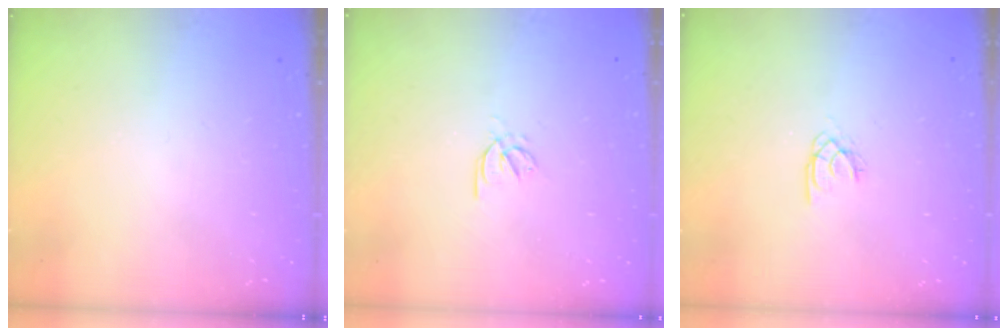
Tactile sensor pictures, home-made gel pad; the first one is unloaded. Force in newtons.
{"total": 2.3, "press": 2.3, "slide": 0.6}
{"total": 2.0, "press": 2.0, "slide": 0.2}